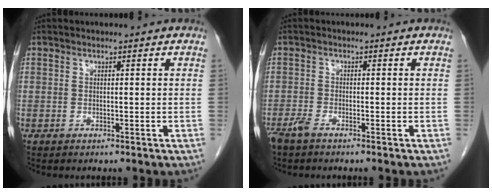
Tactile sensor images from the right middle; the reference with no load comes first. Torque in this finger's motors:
{"motor_torque": [0.06, -0.03, 0.01, 0.01]}